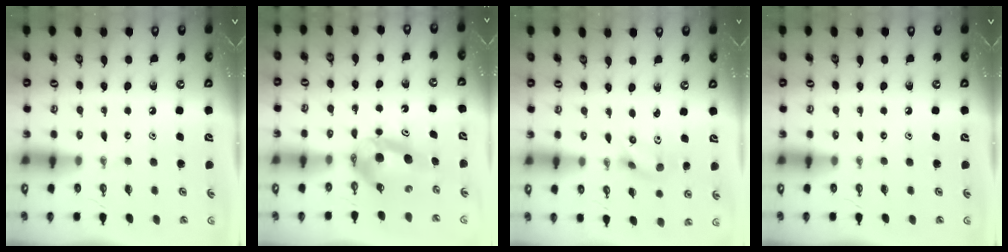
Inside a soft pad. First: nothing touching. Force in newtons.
{"total": 6.9, "press": 5.2, "slide": 4.6}
{"total": 2.9, "press": 1.1, "slide": 2.7}
{"total": 0.0}